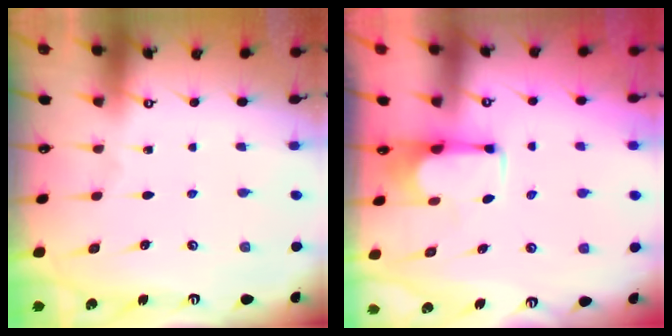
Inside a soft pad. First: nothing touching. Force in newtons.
{"total": 1.8, "press": 1.6, "slide": 0.7}